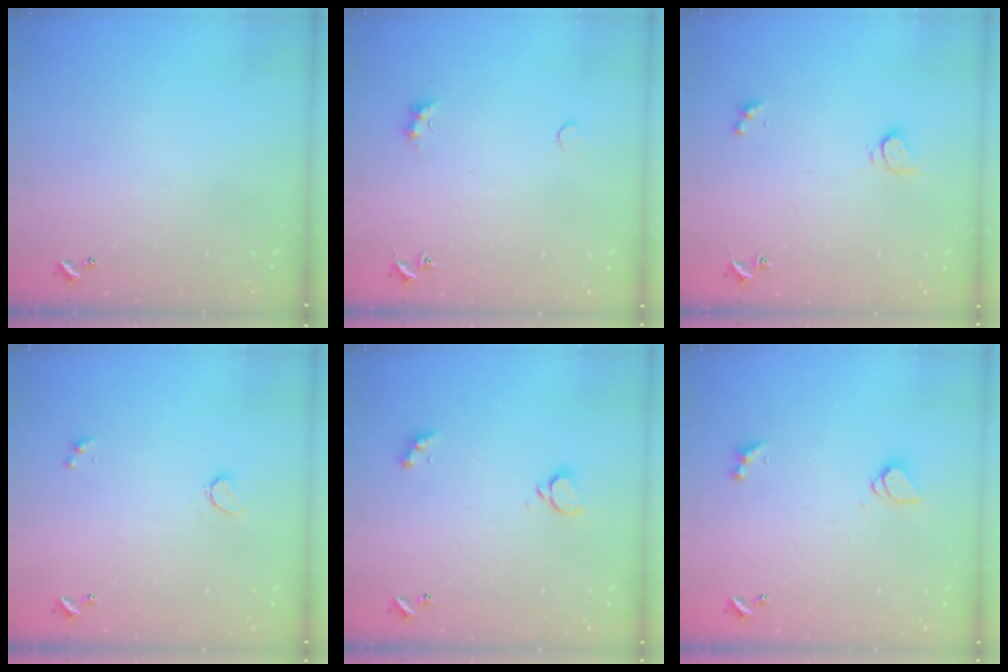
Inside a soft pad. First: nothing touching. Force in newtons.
{"total": 1.9, "press": 1.9, "slide": 0.5}
{"total": 2.9, "press": 2.9, "slide": 0.5}
{"total": 0.8, "press": 0.7, "slide": 0.4}
{"total": 1.8, "press": 1.6, "slide": 0.8}
{"total": 1.2, "press": 1.1, "slide": 0.5}